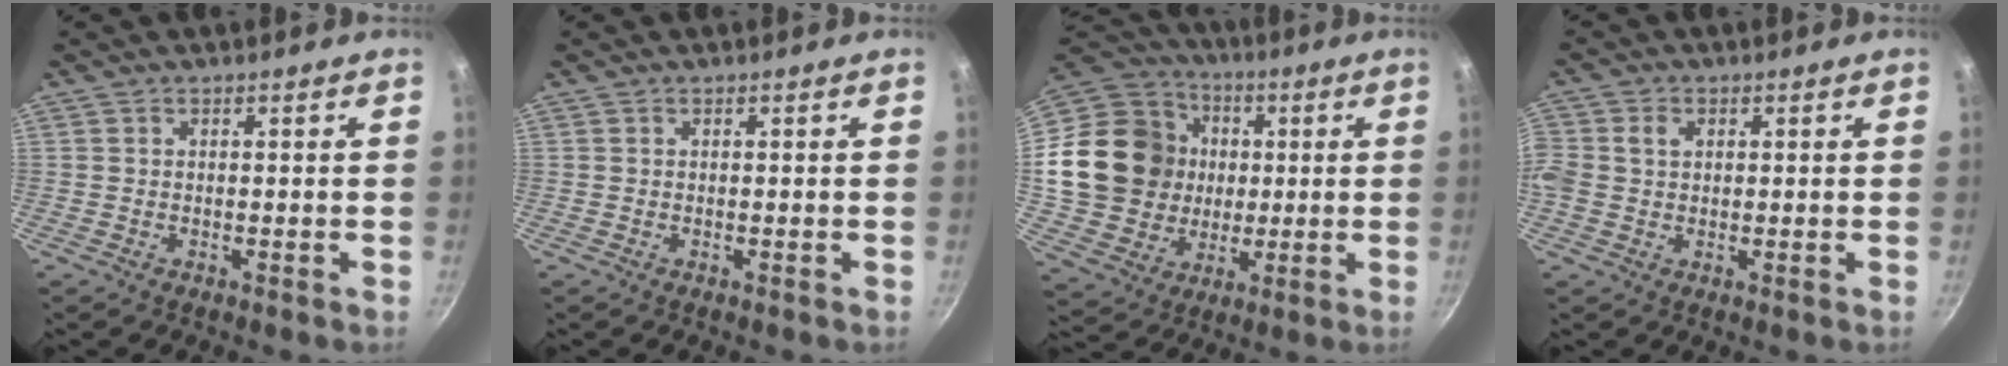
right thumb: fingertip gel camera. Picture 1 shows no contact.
{"total": 0.0}
{"total": 23.0, "force": [1.5, 19.9, 11.5], "torque": [-0.205, 0.024, 0.036]}
{"total": 4.8, "force": [0.7, 3.8, 2.8], "torque": [-0.058, 0.010, 0.004]}